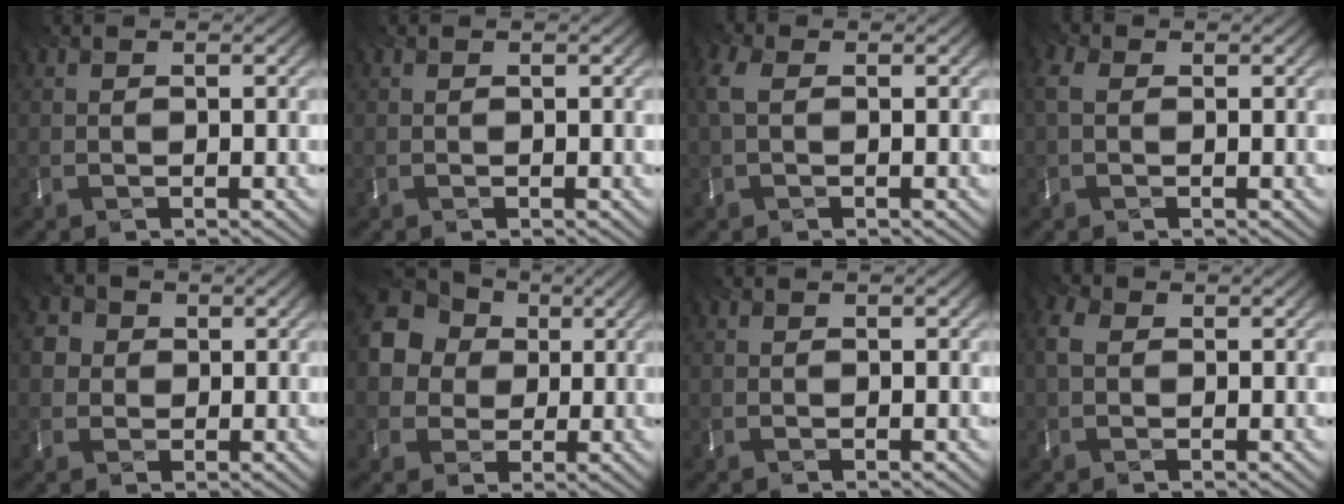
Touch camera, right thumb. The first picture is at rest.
{"total": 0.0}
{"total": 2.6, "force": [-0.2, 1.7, 2.0], "torque": [-0.064, 0.001, -0.010]}
{"total": 2.4, "force": [-0.3, 1.7, 1.5], "torque": [-0.056, -0.001, -0.011]}
{"total": 3.1, "force": [-0.3, 3.0, 0.6], "torque": [-0.037, -0.002, -0.017]}
{"total": 9.7, "force": [1.3, 8.7, 4.1], "torque": [-0.132, 0.024, 0.003]}
{"total": 0.0}
{"total": 2.3, "force": [-0.5, 1.8, 1.3], "torque": [-0.041, 0.000, -0.020]}